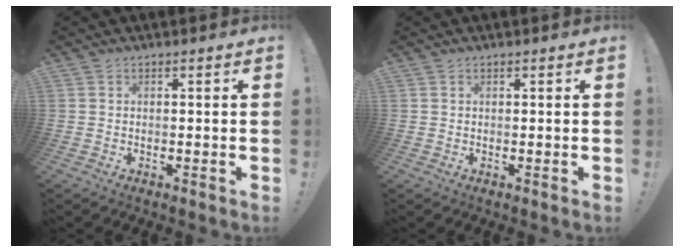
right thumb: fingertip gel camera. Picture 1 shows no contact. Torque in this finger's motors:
{"motor_torque": [0.00, 0.10, -0.11, 0.14, 0.03]}